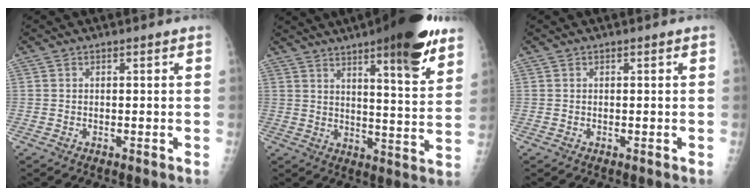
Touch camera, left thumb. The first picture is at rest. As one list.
[{"total": 19.3, "force": [12.3, 3.8, 14.4], "torque": [-0.176, -0.060, 0.171]}, {"total": 0.0}]